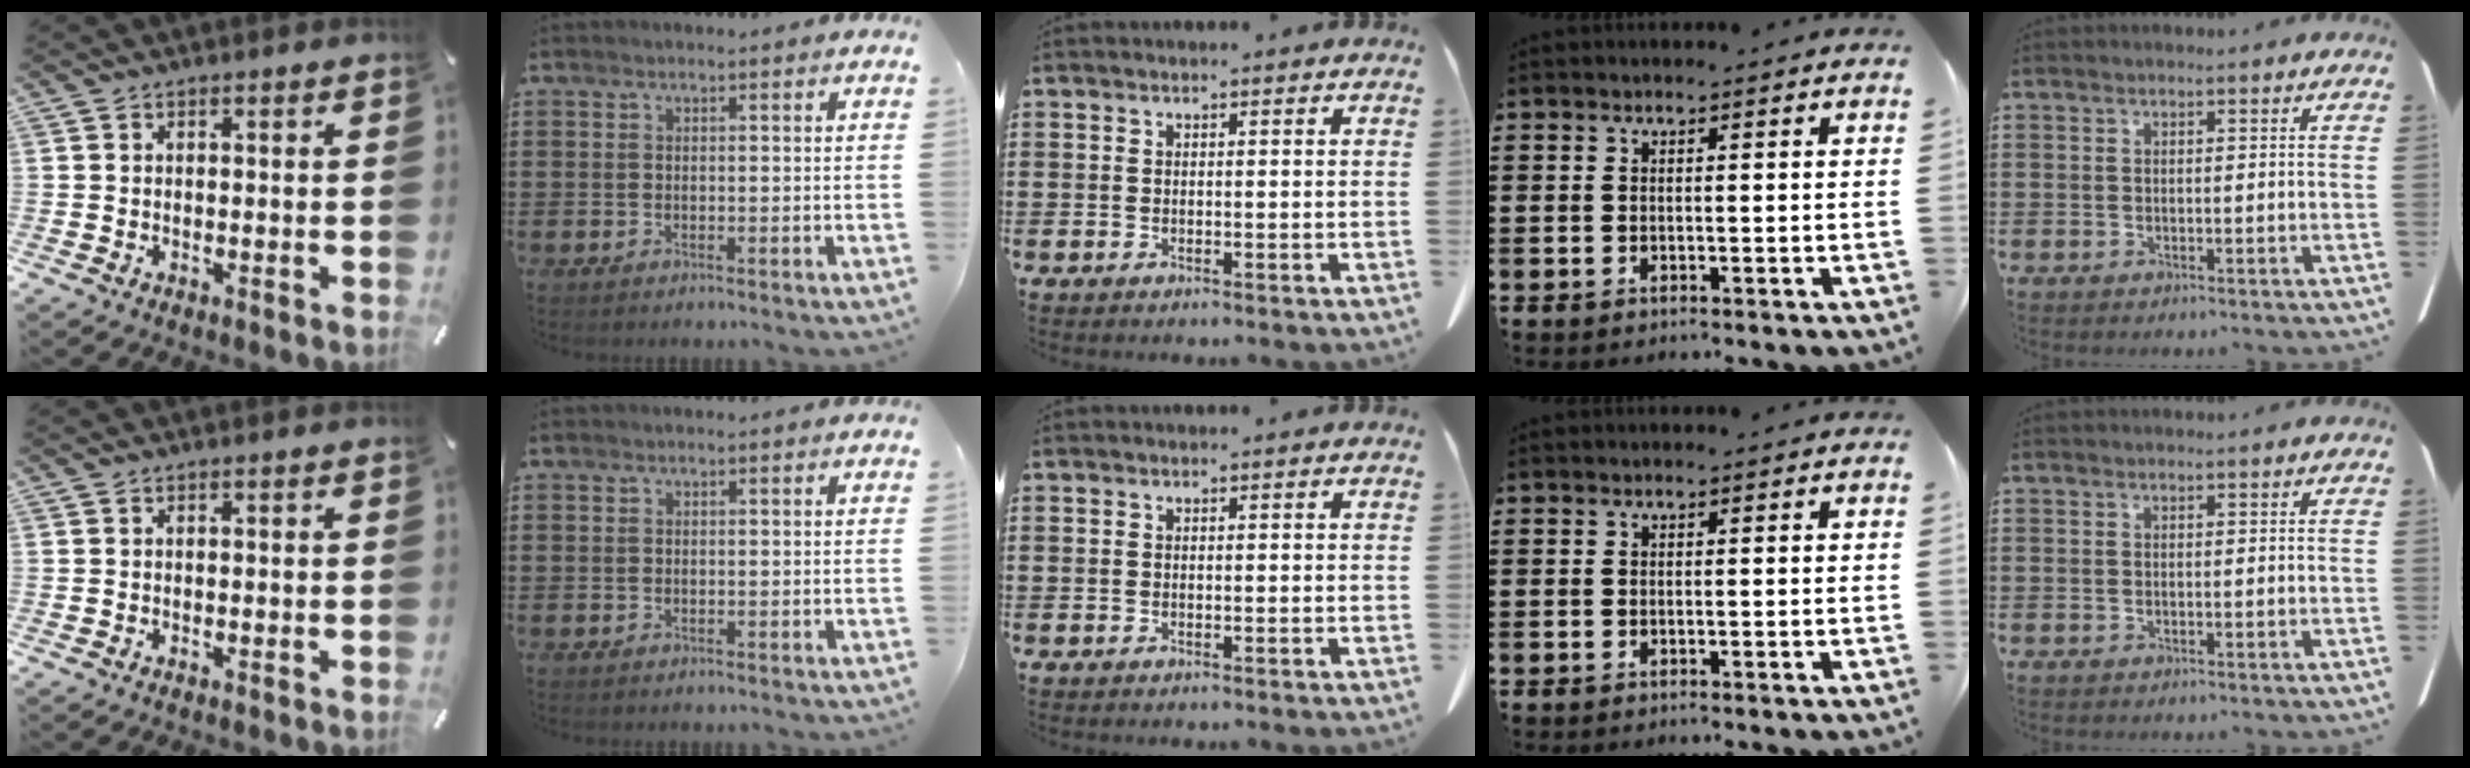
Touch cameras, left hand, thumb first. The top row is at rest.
{}